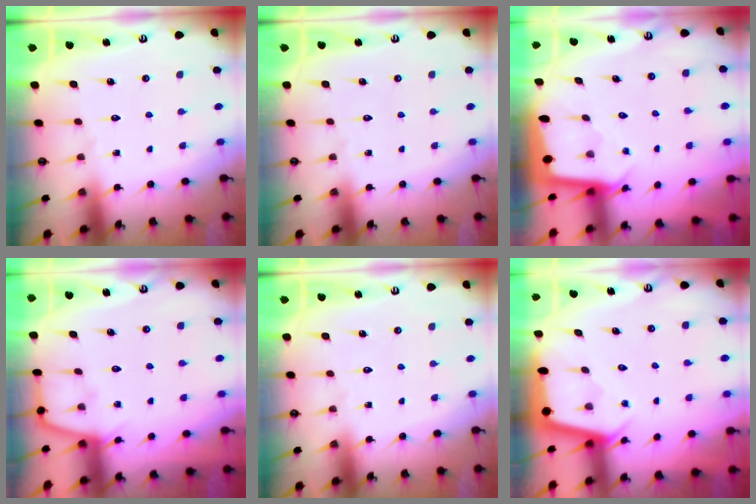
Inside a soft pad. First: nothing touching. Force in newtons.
{"total": 0.0}
{"total": 1.8, "press": 1.8, "slide": 0.1}
{"total": 4.9, "press": 4.8, "slide": 0.5}
{"total": 0.0}
{"total": 2.8, "press": 2.8, "slide": 0.1}